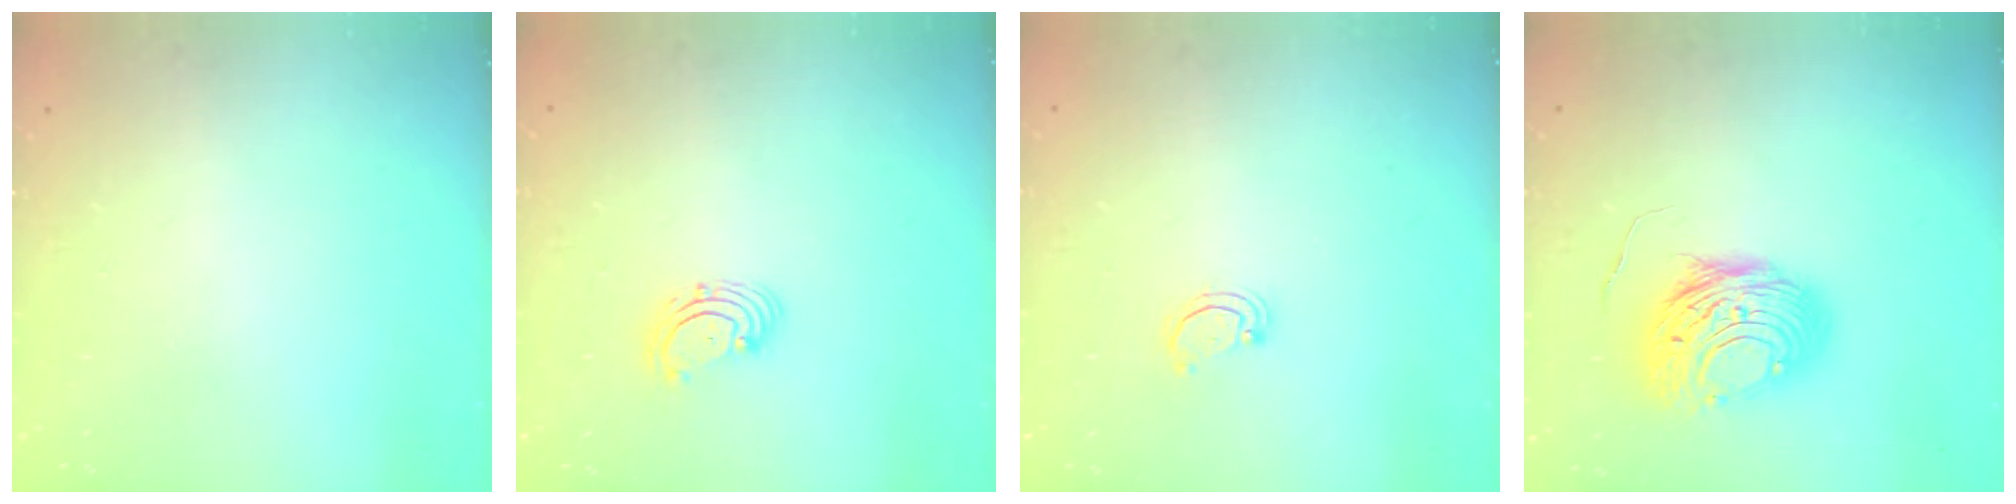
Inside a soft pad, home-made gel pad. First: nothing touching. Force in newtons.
{"total": 2.9, "press": 2.9, "slide": 0.1}
{"total": 2.2, "press": 2.2, "slide": 0.2}
{"total": 12.3, "press": 12.2, "slide": 0.9}